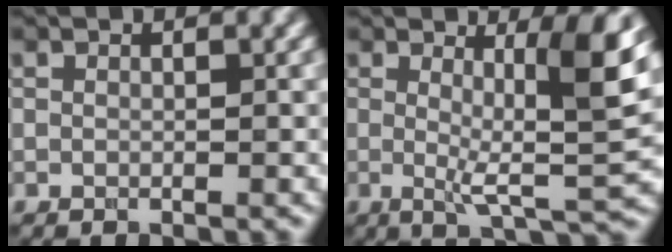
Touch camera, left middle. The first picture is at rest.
{"total": 7.6, "force": [1.4, 1.5, 7.4], "torque": [-0.105, -0.017, 0.026]}